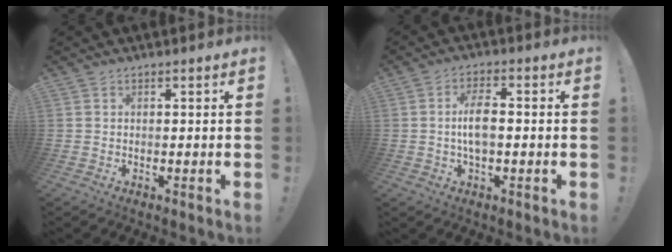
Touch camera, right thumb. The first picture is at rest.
{"total": 6.9, "force": [-0.6, 2.9, 6.3], "torque": [-0.136, 0.008, -0.013]}